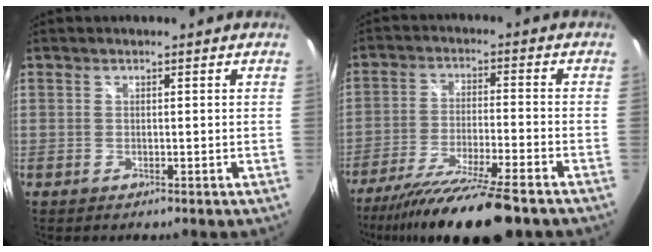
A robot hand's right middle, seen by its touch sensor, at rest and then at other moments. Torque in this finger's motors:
{"motor_torque": [1.09, -1.04, 0.30, 0.16]}